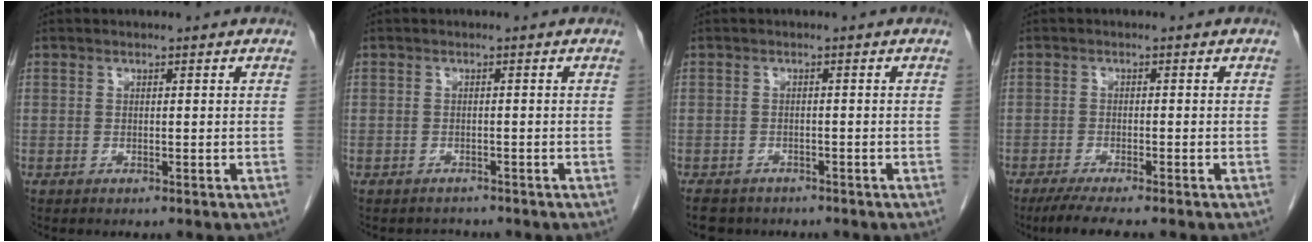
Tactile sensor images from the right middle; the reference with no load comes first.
{"total": 1.5, "force": [-1.3, 0.7, -0.4], "torque": [0.002, -0.003, -0.021]}
{"total": 5.1, "force": [-4.2, 2.7, 1.1], "torque": [-0.016, -0.001, -0.057]}
{"total": 5.3, "force": [-4.2, 0.1, 3.2], "torque": [-0.050, -0.013, -0.068]}